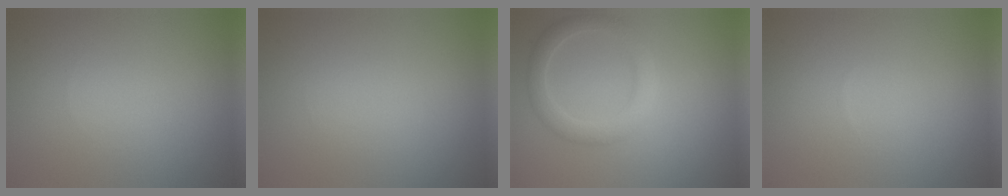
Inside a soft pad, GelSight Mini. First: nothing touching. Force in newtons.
{"total": 0.0}
{"total": 2.8, "press": 2.8, "slide": 0.0}
{"total": 0.0}